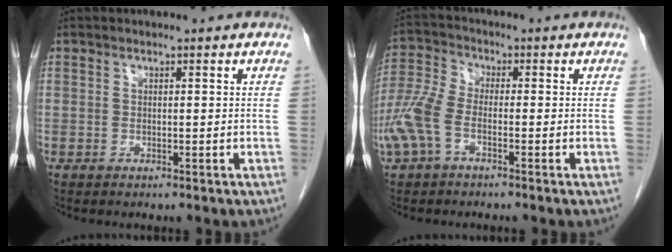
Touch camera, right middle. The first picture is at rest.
{"total": 6.4, "force": [-2.6, 3.1, 5.1], "torque": [-0.143, 0.004, -0.060]}